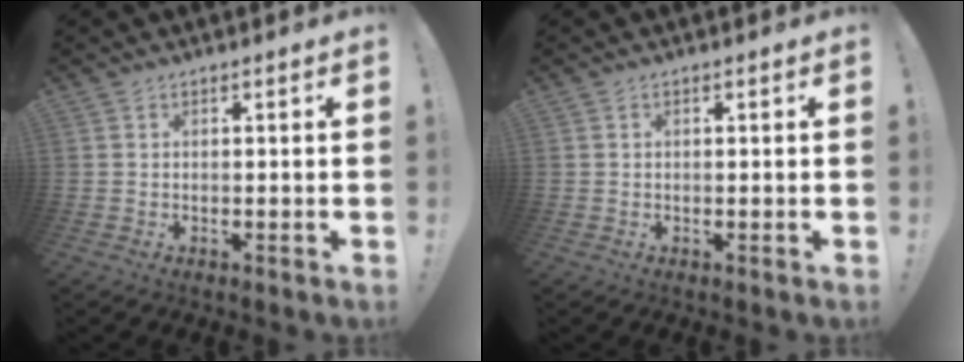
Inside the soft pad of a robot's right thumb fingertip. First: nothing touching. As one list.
[{"total": 0.0}]